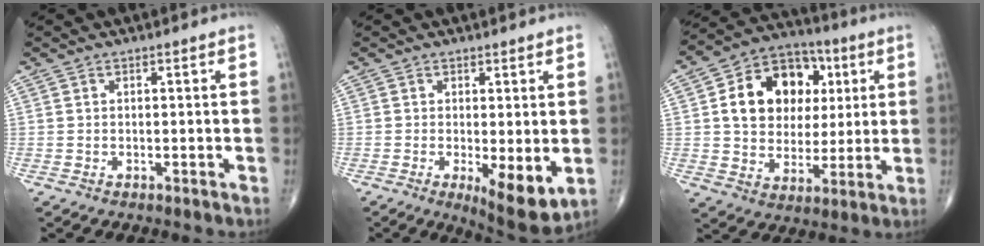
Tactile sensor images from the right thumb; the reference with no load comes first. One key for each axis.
{"total": 8.1, "fx": -1.5, "fy": 2.6, "fz": 7.5, "tx": -0.110, "ty": -0.025, "tz": -0.018}
{"total": 17.4, "fx": 4.0, "fy": 13.3, "fz": 10.4, "tx": -0.136, "ty": 0.009, "tz": 0.066}